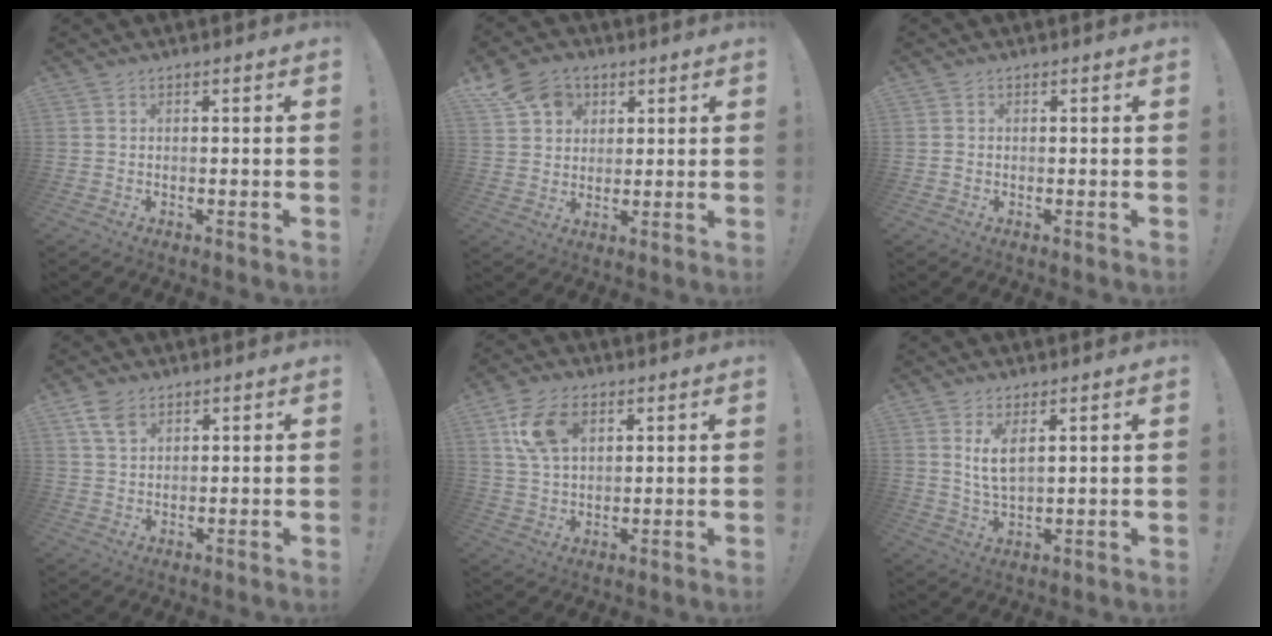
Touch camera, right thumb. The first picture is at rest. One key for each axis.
{"total": 11.2, "fx": 5.2, "fy": 8.8, "fz": 4.5, "tx": -0.069, "ty": -0.019, "tz": 0.108}
{"total": 0.6, "fx": 0.0, "fy": 0.6, "fz": 0.0, "tx": 0.000, "ty": 0.003, "tz": 0.000}
{"total": 5.4, "fx": 3.2, "fy": 3.0, "fz": 3.1, "tx": -0.058, "ty": -0.010, "tz": 0.062}
{"total": 11.5, "fx": 4.6, "fy": 7.4, "fz": 7.5, "tx": -0.148, "ty": -0.002, "tz": 0.090}
{"total": 5.9, "fx": 2.5, "fy": 2.3, "fz": 4.8, "tx": -0.090, "ty": -0.012, "tz": 0.041}